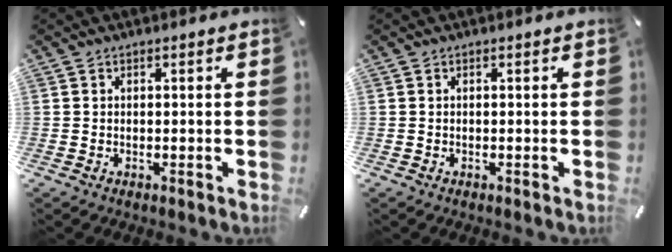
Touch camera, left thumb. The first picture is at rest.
{"total": 0.0}